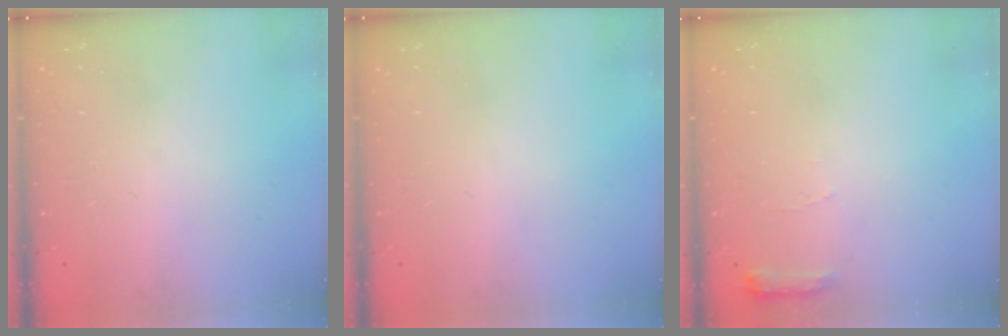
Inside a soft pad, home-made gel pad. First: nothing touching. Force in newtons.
{"total": 0.0}
{"total": 5.6, "press": 5.6, "slide": 0.7}